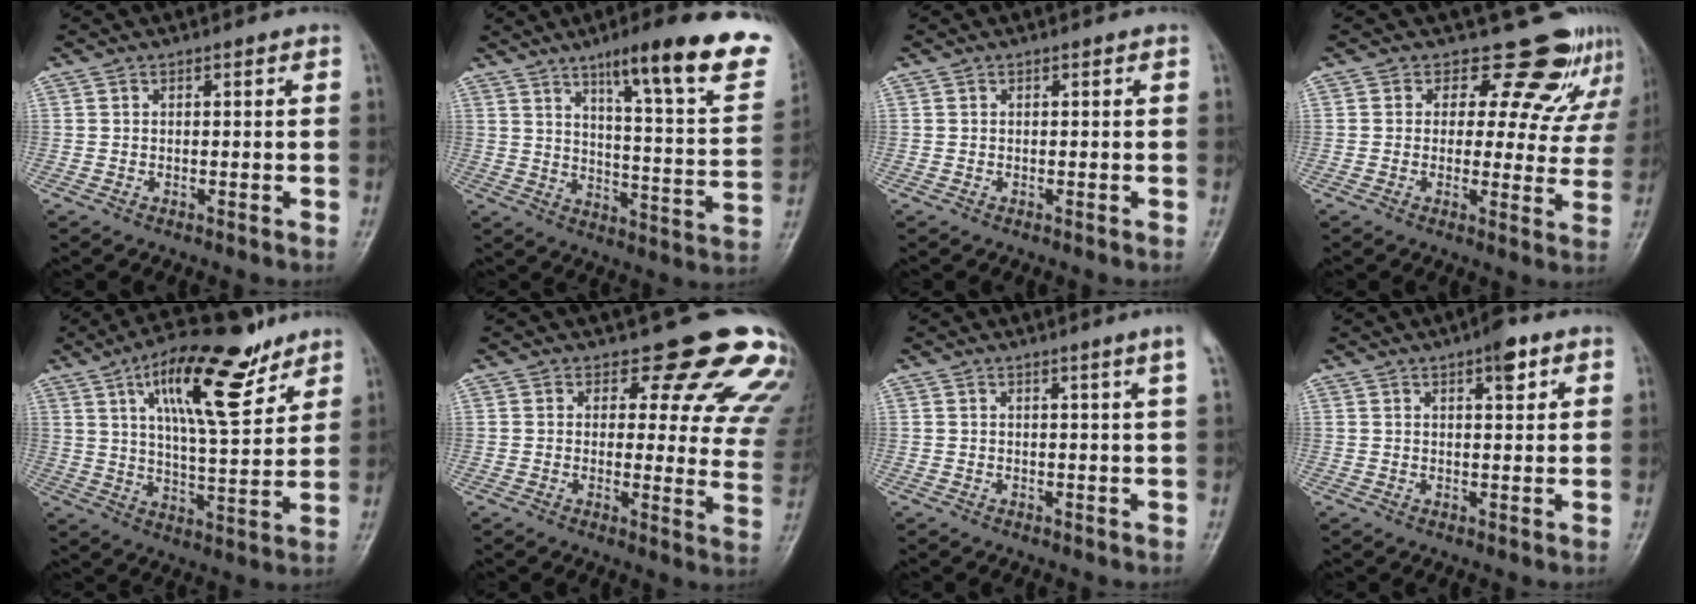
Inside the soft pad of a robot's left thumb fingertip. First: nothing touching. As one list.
[{"total": 23.0, "force": [14.5, 4.0, 17.4], "torque": [-0.218, -0.058, 0.203]}, {"total": 0.0}, {"total": 11.8, "force": [10.0, 5.7, 2.7], "torque": [0.022, -0.062, 0.103]}, {"total": 17.9, "force": [10.2, 6.1, 13.4], "torque": [-0.187, -0.042, 0.170]}, {"total": 15.8, "force": [13.2, 6.0, 6.3], "torque": [-0.017, -0.100, 0.124]}, {"total": 2.8, "force": [1.5, -0.9, 2.1], "torque": [-0.031, -0.009, 0.025]}, {"total": 4.7, "force": [2.5, 1.8, 3.6], "torque": [-0.038, -0.008, 0.029]}]